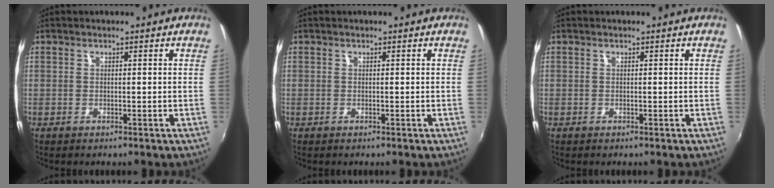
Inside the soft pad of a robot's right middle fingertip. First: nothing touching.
{"total": 0.0}
{"total": 0.0}